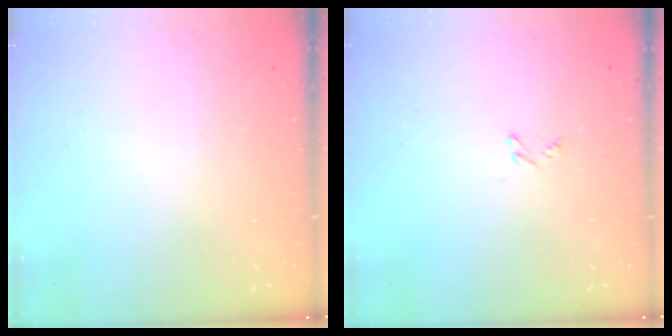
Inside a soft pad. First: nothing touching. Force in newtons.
{"total": 2.4, "press": 2.4, "slide": 0.2}